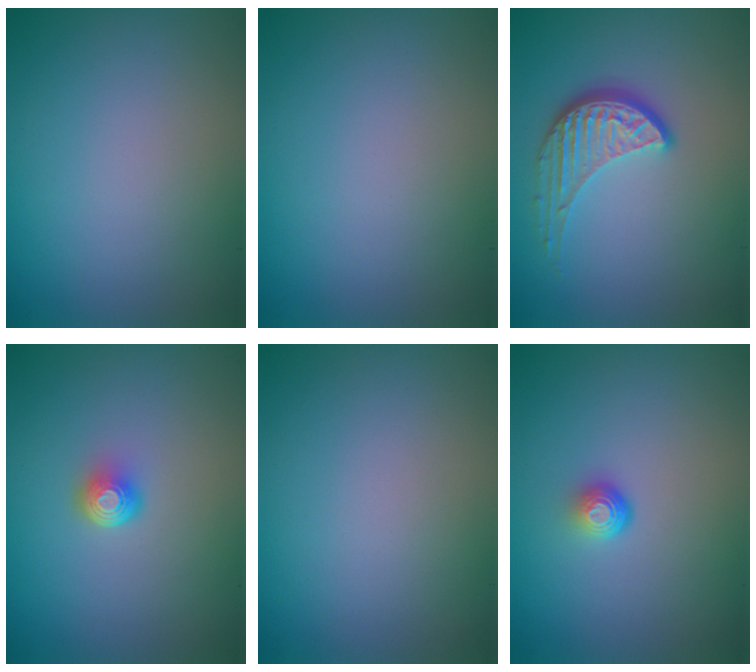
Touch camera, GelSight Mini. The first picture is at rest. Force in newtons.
{"total": 0.0}
{"total": 3.9, "press": 3.0, "slide": 2.5}
{"total": 2.0, "press": 1.3, "slide": 1.6}
{"total": 0.0}
{"total": 1.8, "press": 1.1, "slide": 1.4}